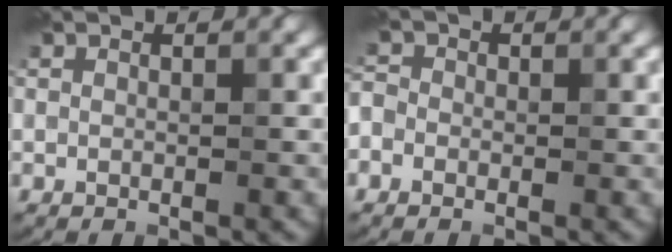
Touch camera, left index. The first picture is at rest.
{"total": 2.4, "force": [-1.4, 1.9, 0.3], "torque": [0.009, 0.013, -0.041]}